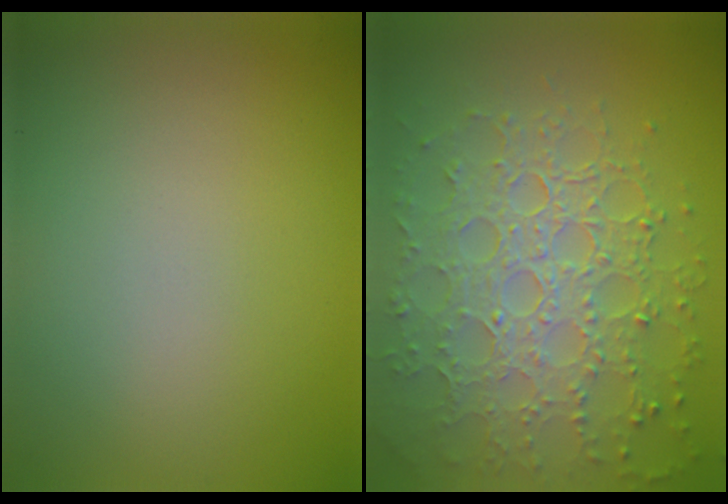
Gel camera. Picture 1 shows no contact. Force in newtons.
{"total": 8.0, "press": 5.6, "slide": 5.6}